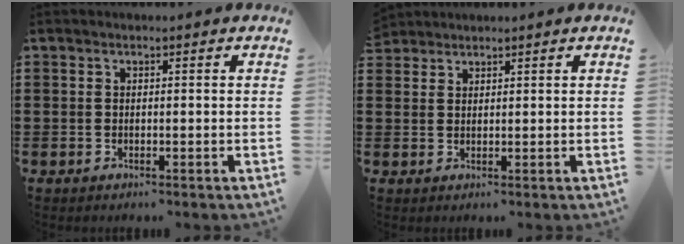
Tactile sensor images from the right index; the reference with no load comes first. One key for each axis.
{"total": 1.7, "fx": 1.6, "fy": 0.5, "fz": -0.2, "tx": 0.000, "ty": 0.003, "tz": 0.033}